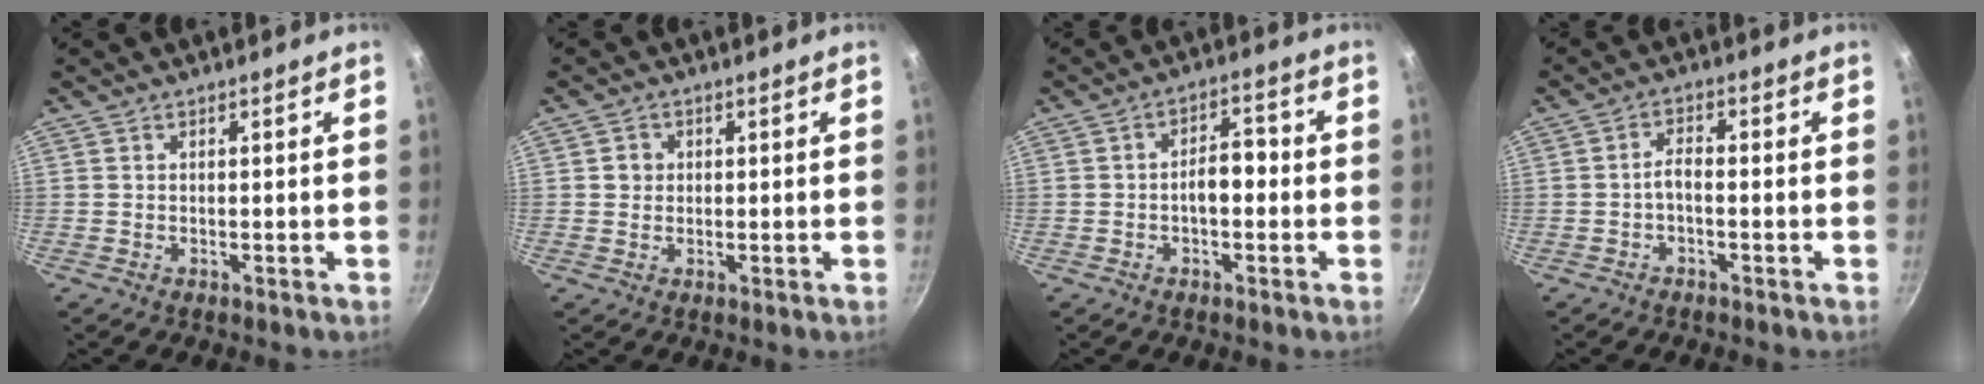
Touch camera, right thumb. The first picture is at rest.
{"total": 2.2, "force": [0.4, 2.1, 0.7], "torque": [-0.001, 0.002, 0.005]}
{"total": 5.4, "force": [-0.8, 3.0, 4.4], "torque": [-0.056, 0.023, -0.019]}
{"total": 2.8, "force": [-0.8, 1.3, 2.3], "torque": [-0.040, 0.017, -0.019]}